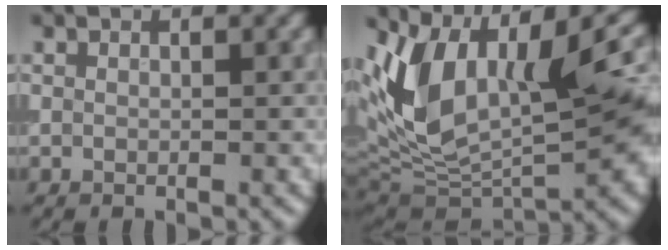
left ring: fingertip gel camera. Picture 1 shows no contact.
{"total": 15.3, "force": [3.1, 8.1, 12.6], "torque": [-0.251, 0.008, 0.052]}